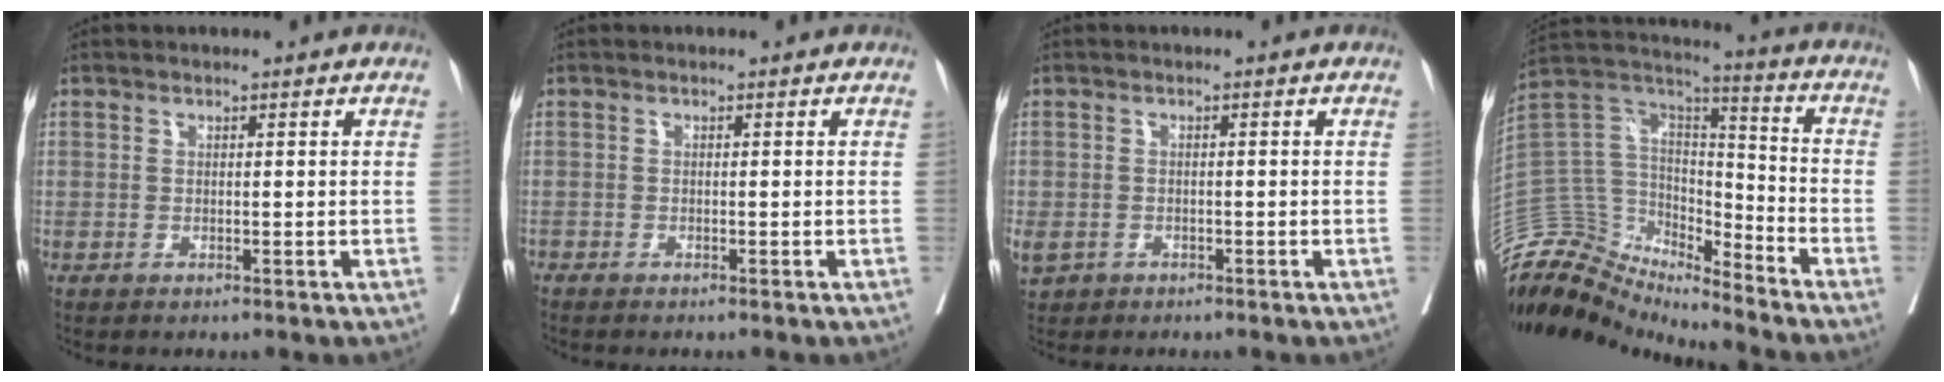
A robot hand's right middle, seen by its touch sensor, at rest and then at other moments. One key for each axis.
{"total": 0.7, "fx": -0.4, "fy": -0.2, "fz": -0.6, "tx": 0.003, "ty": 0.002, "tz": -0.013}
{"total": 3.4, "fx": -2.1, "fy": 2.4, "fz": 1.1, "tx": -0.035, "ty": 0.000, "tz": -0.035}
{"total": 15.1, "fx": -14.7, "fy": 3.6, "fz": 0.4, "tx": -0.017, "ty": 0.088, "tz": -0.271}